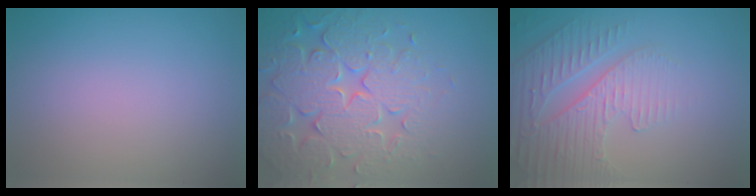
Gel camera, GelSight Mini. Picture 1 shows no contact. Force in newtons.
{"total": 7.7, "press": 7.6, "slide": 1.6}
{"total": 4.7, "press": 3.9, "slide": 2.7}